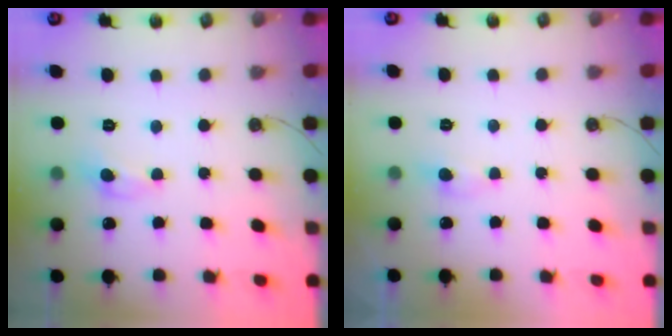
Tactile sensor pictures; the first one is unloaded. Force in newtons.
{"total": 1.0, "press": 0.7, "slide": 0.7}